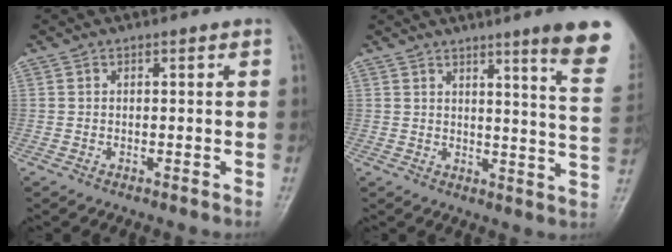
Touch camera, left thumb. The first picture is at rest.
{"total": 13.5, "force": [8.7, 0.3, 10.3], "torque": [-0.116, -0.053, 0.096]}